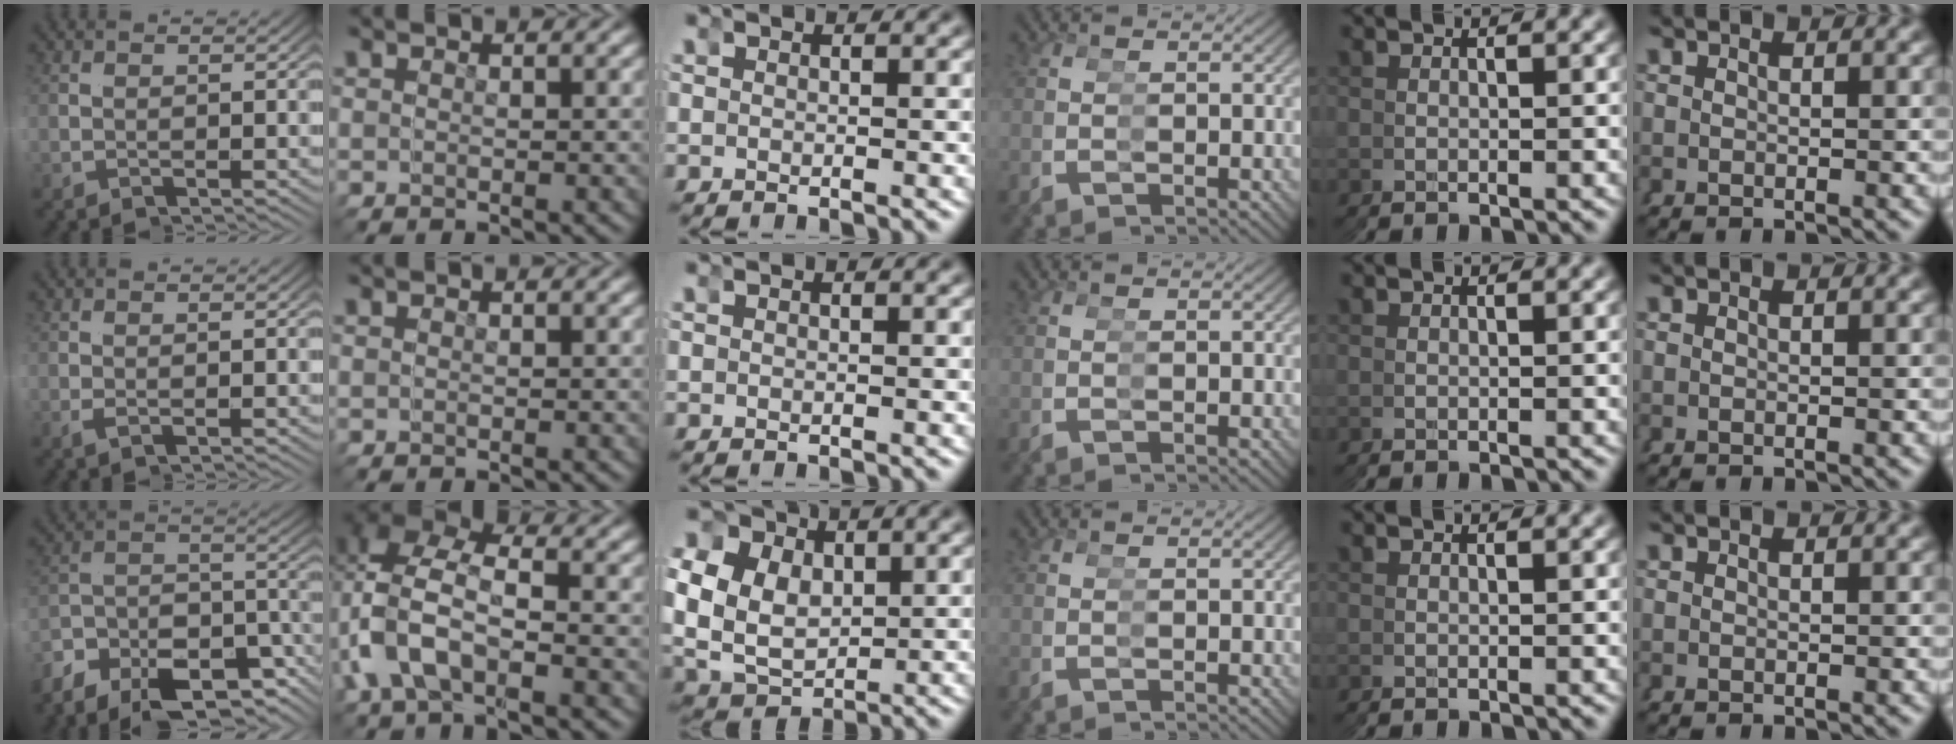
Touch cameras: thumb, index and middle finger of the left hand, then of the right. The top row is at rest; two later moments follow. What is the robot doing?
{"motion": "grasp_and_lifting", "object": "pipette"}